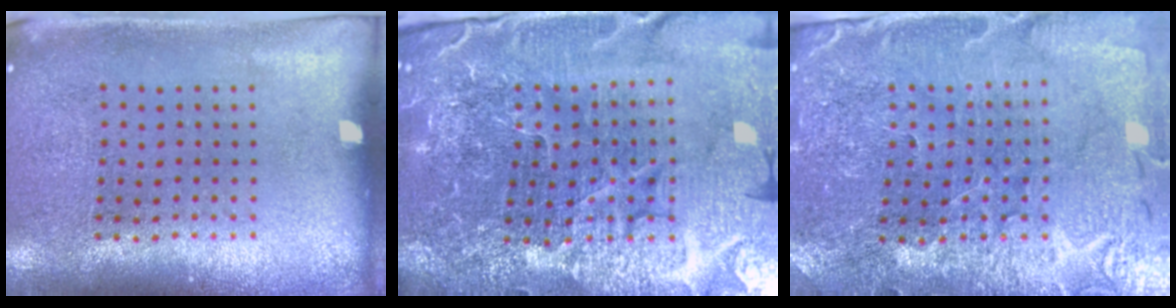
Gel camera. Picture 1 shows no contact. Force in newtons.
{"total": 6.1, "press": 5.4, "slide": 2.7}
{"total": 1.5, "press": 1.5, "slide": 0.1}